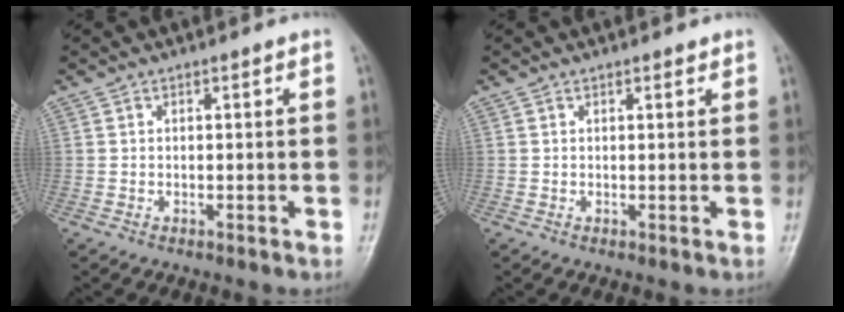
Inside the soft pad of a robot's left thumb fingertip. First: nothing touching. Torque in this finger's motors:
{"motor_torque": [-0.18, -0.08, -0.07, -0.06, 0.00]}